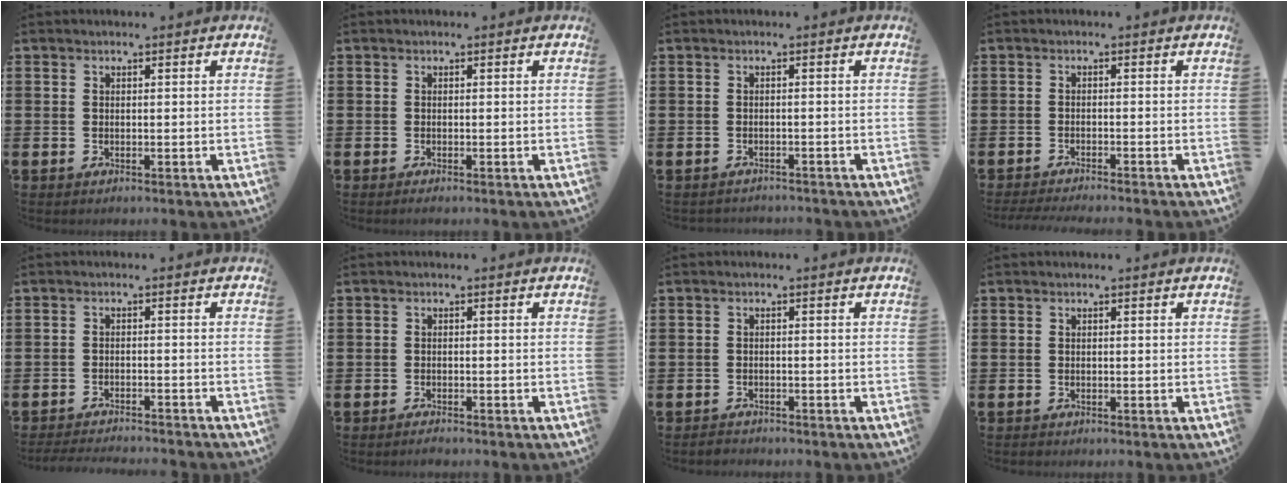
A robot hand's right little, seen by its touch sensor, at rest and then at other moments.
{"total": 0.0}
{"total": 0.9, "force": [-0.9, 0.0, -0.1], "torque": [-0.001, 0.000, -0.018]}
{"total": 1.4, "force": [-1.3, -0.1, 0.4], "torque": [-0.005, 0.002, -0.027]}
{"total": 2.2, "force": [-2.2, -0.1, 0.1], "torque": [-0.004, 0.003, -0.045]}
{"total": 0.6, "force": [-0.6, 0.1, 0.1], "torque": [0.004, -0.006, -0.014]}
{"total": 0.7, "force": [-0.7, 0.2, -0.2], "torque": [0.001, 0.002, -0.015]}
{"total": 0.0}